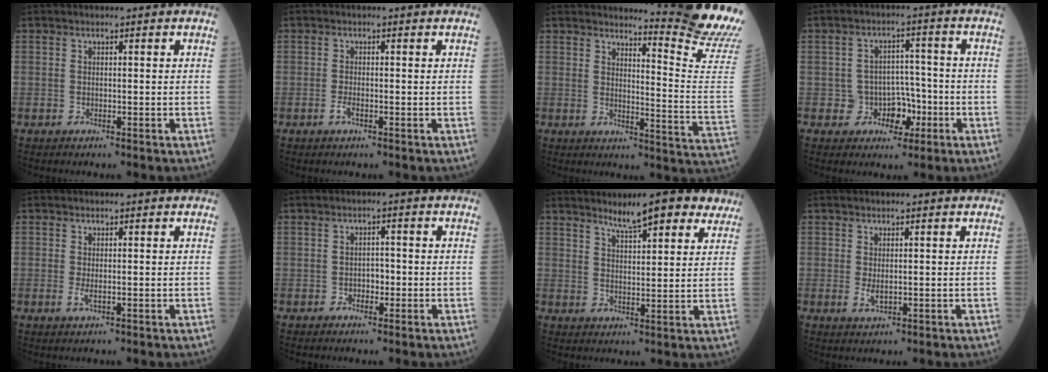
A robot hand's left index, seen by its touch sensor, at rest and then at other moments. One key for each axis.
{"total": 1.0, "fx": -0.4, "fy": 0.2, "fz": 0.9, "tx": -0.019, "ty": 0.000, "tz": -0.007}
{"total": 13.0, "fx": 12.2, "fy": -3.9, "fz": 2.6, "tx": -0.042, "ty": -0.147, "tz": 0.140}
{"total": 5.0, "fx": -1.9, "fy": 4.5, "fz": 1.3, "tx": -0.006, "ty": 0.018, "tz": -0.023}
{"total": 1.3, "fx": 0.1, "fy": 0.3, "fz": 1.2, "tx": -0.029, "ty": -0.001, "tz": 0.003}
{"total": 1.7, "fx": -0.5, "fy": 1.2, "fz": 1.1, "tx": -0.011, "ty": 0.005, "tz": -0.009}
{"total": 9.0, "fx": 7.0, "fy": 1.8, "fz": 5.3, "tx": -0.073, "ty": 0.010, "tz": 0.097}
{"total": 1.8, "fx": 0.4, "fy": 0.6, "fz": 1.6, "tx": -0.035, "ty": -0.001, "tz": 0.013}